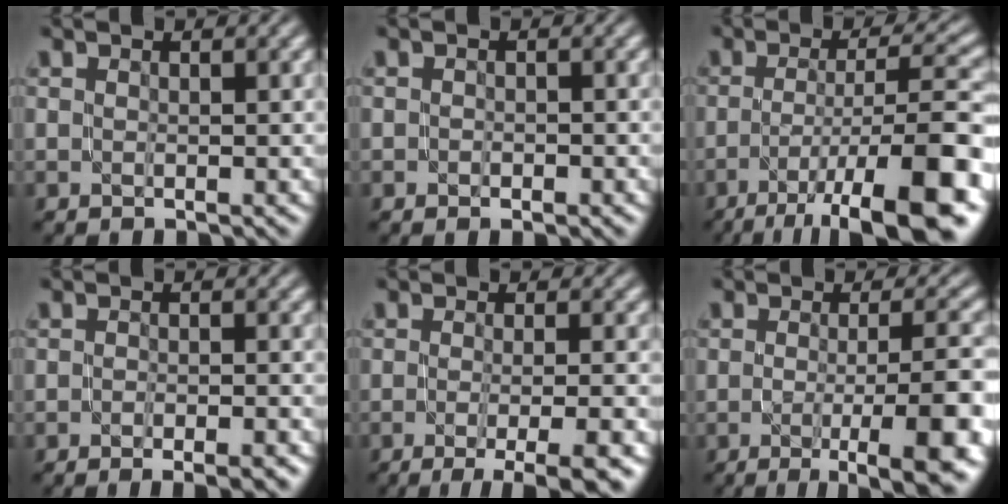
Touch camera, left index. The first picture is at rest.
{"total": 1.0, "force": [-0.5, 0.6, 0.7], "torque": [-0.010, -0.001, -0.007]}
{"total": 13.3, "force": [-6.6, 3.4, 11.1], "torque": [-0.181, -0.006, -0.101]}
{"total": 3.8, "force": [-2.3, 1.1, 2.9], "torque": [-0.042, 0.003, -0.023]}
{"total": 7.1, "force": [-3.4, 1.9, 5.9], "torque": [-0.061, -0.010, -0.045]}
{"total": 9.6, "force": [-3.2, 2.2, 8.7], "torque": [-0.104, -0.007, -0.041]}